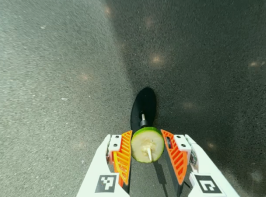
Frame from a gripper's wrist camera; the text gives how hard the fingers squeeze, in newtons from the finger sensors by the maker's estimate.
{"total": 11.7, "left": 12.2, "right": 11.2}